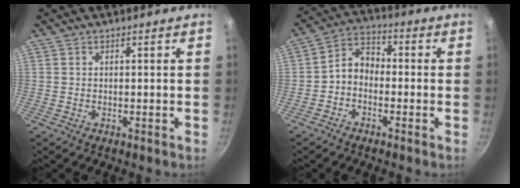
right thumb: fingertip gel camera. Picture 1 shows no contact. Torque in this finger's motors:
{"motor_torque": [0.82, 0.43, 0.73, -0.53, 0.02]}